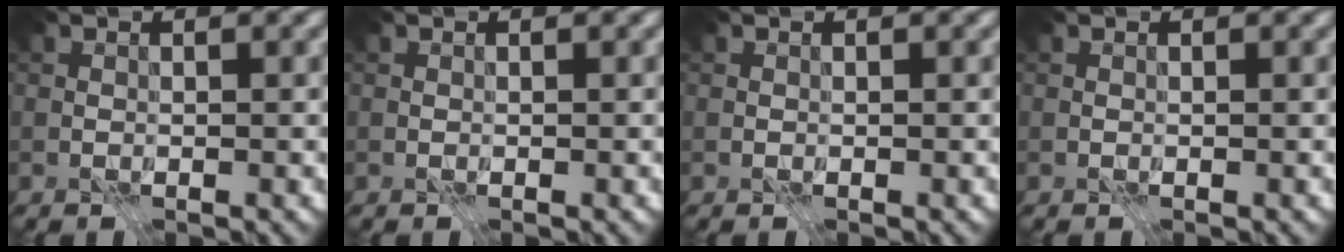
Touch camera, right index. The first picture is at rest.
{"total": 0.0}
{"total": 0.0}
{"total": 0.0}